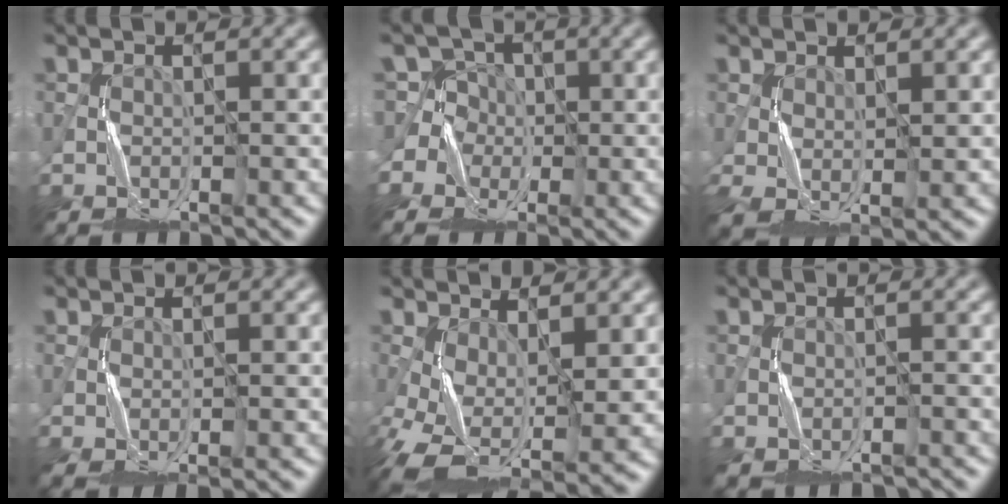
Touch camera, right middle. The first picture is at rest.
{"total": 4.0, "force": [0.8, 3.9, 0.0], "torque": [0.000, 0.013, -0.003]}
{"total": 3.1, "force": [0.4, 1.7, 2.5], "torque": [-0.070, 0.000, 0.010]}
{"total": 1.8, "force": [-0.4, 0.4, 1.7], "torque": [-0.038, -0.005, -0.005]}
{"total": 8.0, "force": [-1.9, 4.0, 6.6], "torque": [-0.145, -0.017, -0.032]}
{"total": 1.7, "force": [-1.2, 0.8, 1.0], "torque": [-0.020, -0.003, -0.019]}